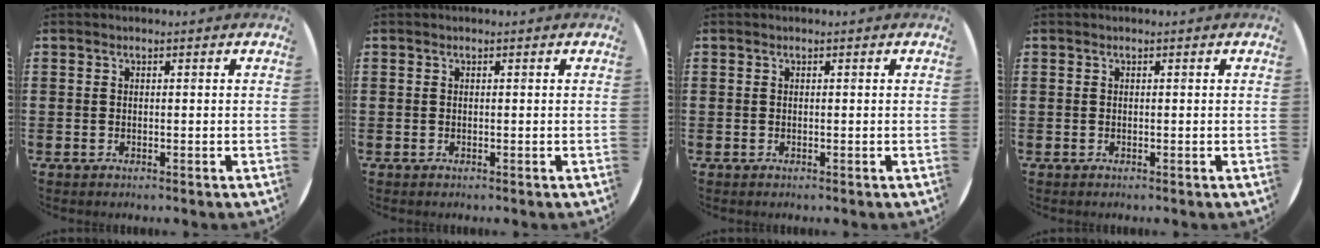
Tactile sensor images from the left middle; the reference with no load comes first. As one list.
[{"total": 0.0}, {"total": 0.0}, {"total": 0.0}]